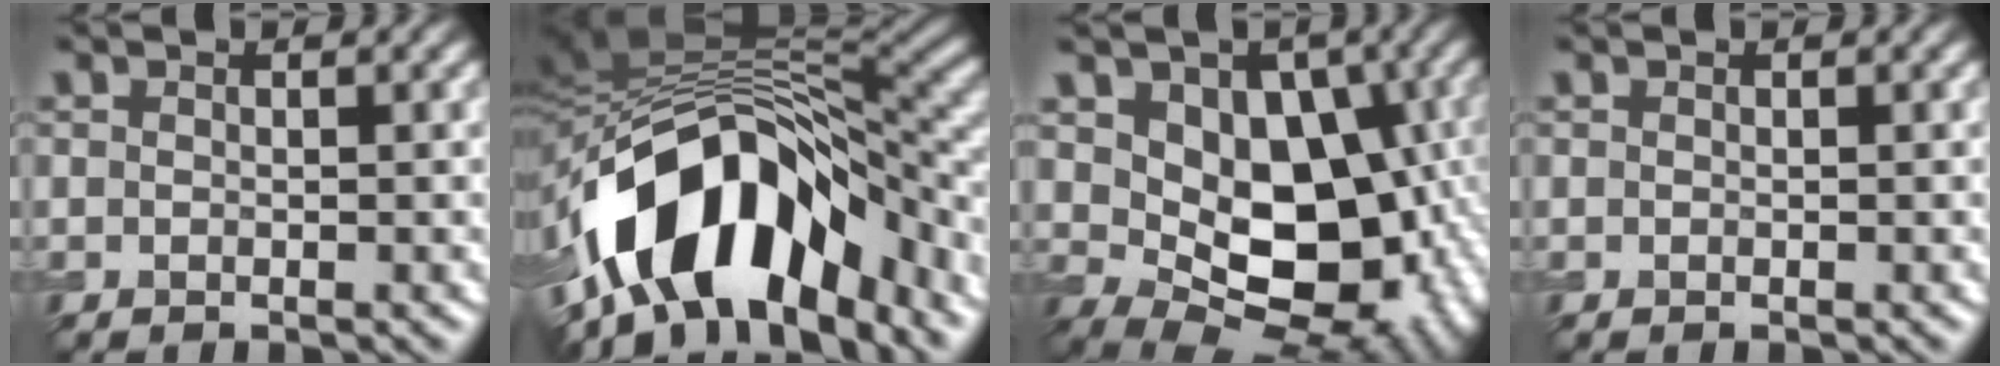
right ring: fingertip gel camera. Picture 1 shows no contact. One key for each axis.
{"total": 13.4, "fx": -6.6, "fy": 7.0, "fz": 9.3, "tx": -0.146, "ty": 0.006, "tz": -0.116}
{"total": 12.2, "fx": 0.2, "fy": 8.4, "fz": 8.9, "tx": -0.093, "ty": -0.005, "tz": 0.011}
{"total": 0.0}